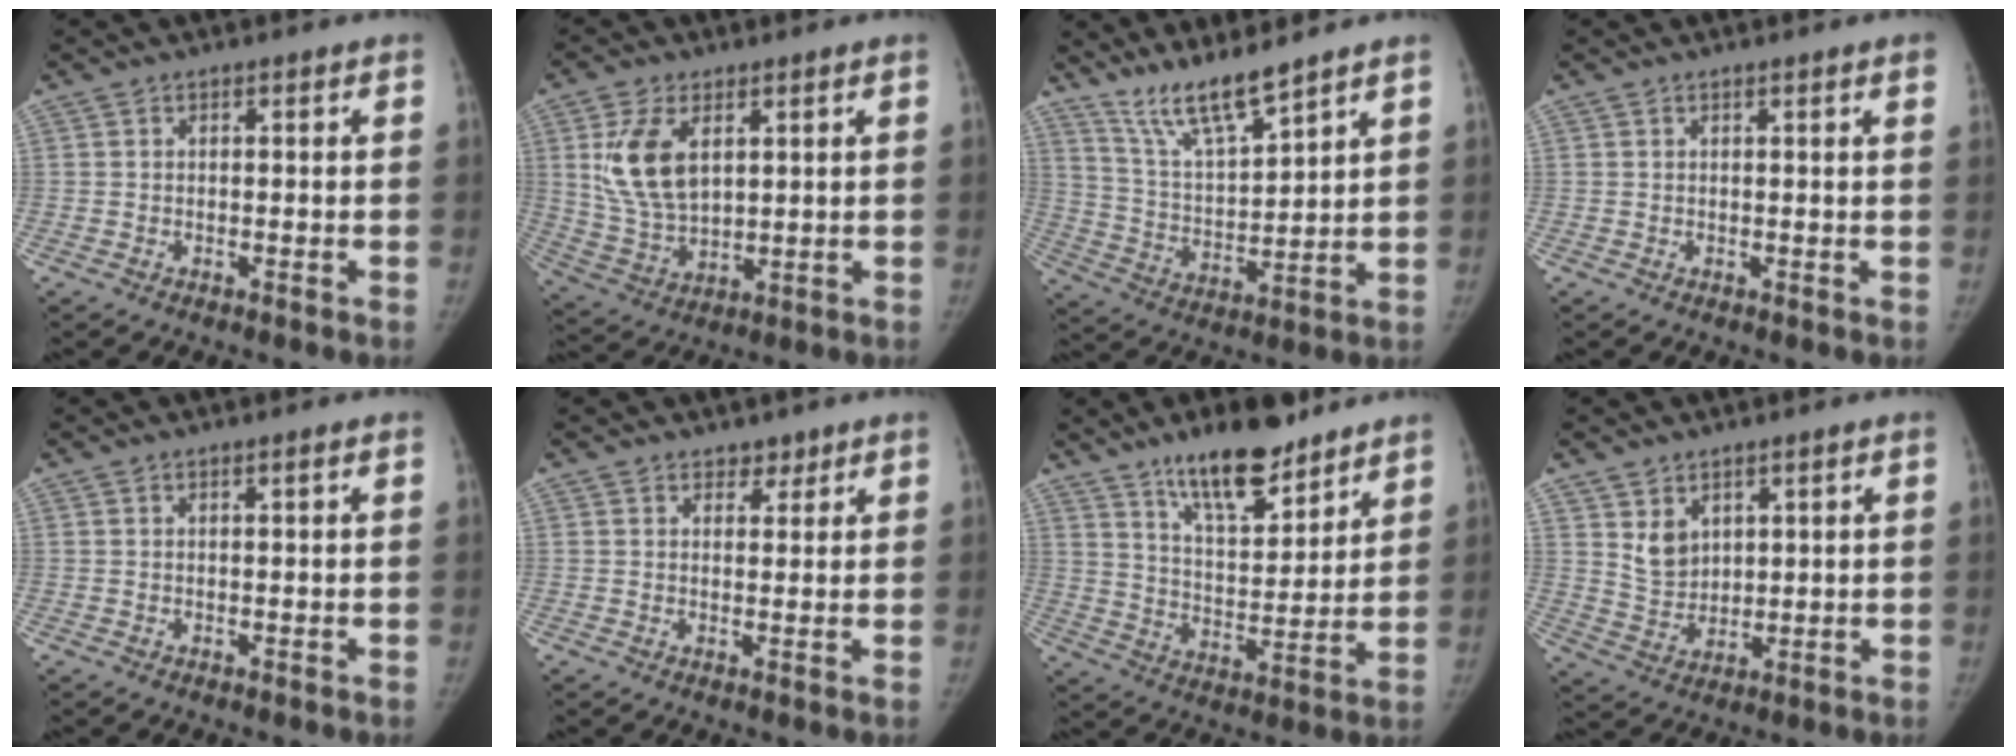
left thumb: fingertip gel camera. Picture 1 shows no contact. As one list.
[{"total": 11.9, "force": [3.7, 6.8, 9.0], "torque": [-0.164, -0.013, 0.082]}, {"total": 10.3, "force": [8.7, 1.1, 5.4], "torque": [-0.091, -0.059, 0.174]}, {"total": 2.1, "force": [1.4, -0.1, 1.6], "torque": [-0.019, 0.002, 0.013]}, {"total": 0.0}, {"total": 2.1, "force": [1.7, 1.3, 0.3], "torque": [0.018, -0.008, 0.020]}, {"total": 15.1, "force": [11.0, 5.2, 8.9], "torque": [-0.109, -0.070, 0.189]}, {"total": 5.5, "force": [2.7, 4.0, 2.6], "torque": [-0.023, -0.023, 0.063]}]